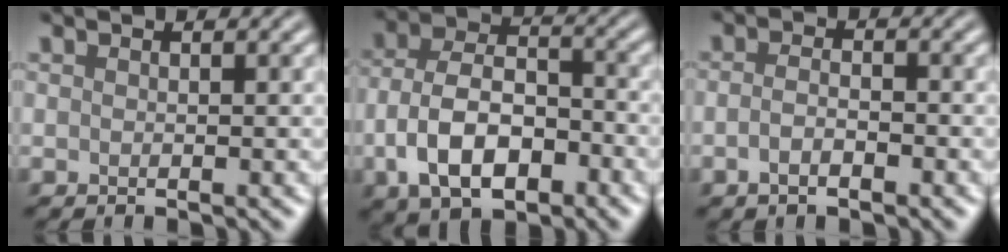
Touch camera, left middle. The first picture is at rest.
{"total": 8.3, "force": [-2.9, 5.0, 6.0], "torque": [-0.121, 0.000, -0.058]}
{"total": 1.9, "force": [-0.9, 0.8, 1.5], "torque": [-0.032, -0.001, -0.021]}